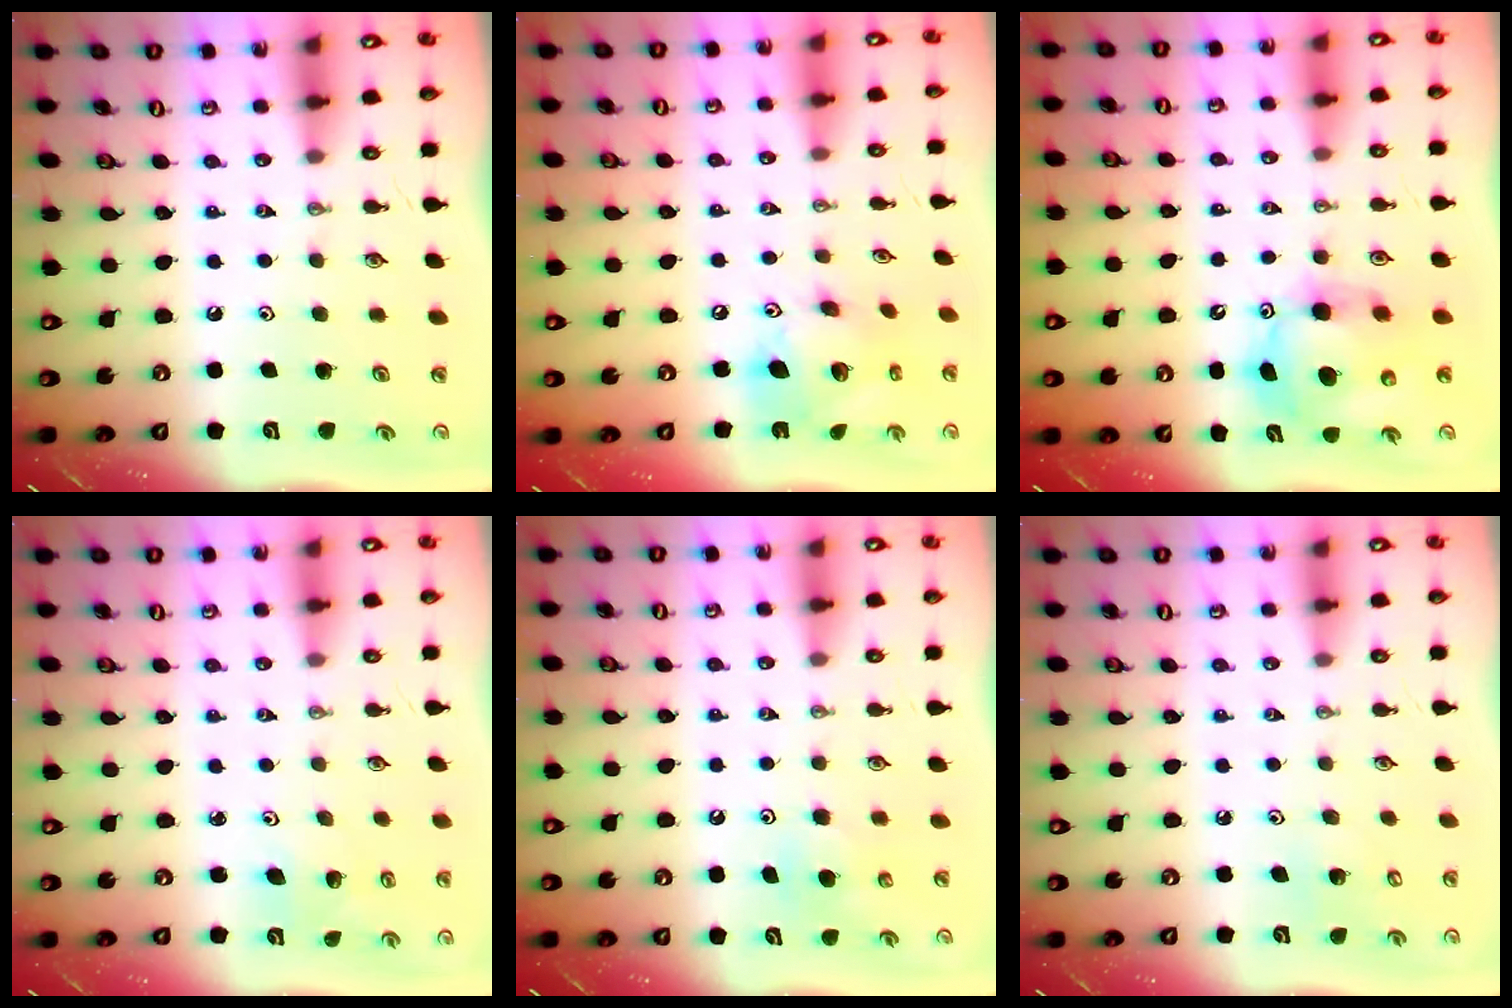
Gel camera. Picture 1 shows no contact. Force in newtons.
{"total": 15.6, "press": 15.6, "slide": 1.5}
{"total": 11.0, "press": 10.7, "slide": 2.5}
{"total": 3.5, "press": 3.2, "slide": 1.4}
{"total": 4.6, "press": 4.5, "slide": 0.4}
{"total": 4.5, "press": 4.5, "slide": 0.3}